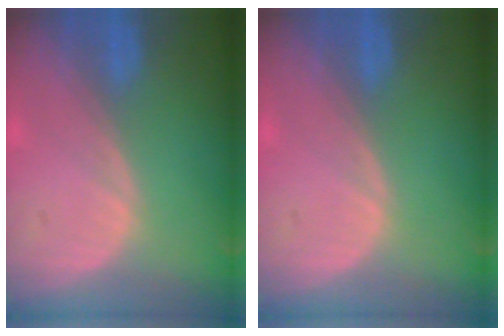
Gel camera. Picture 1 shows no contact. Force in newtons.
{"total": 0.0}